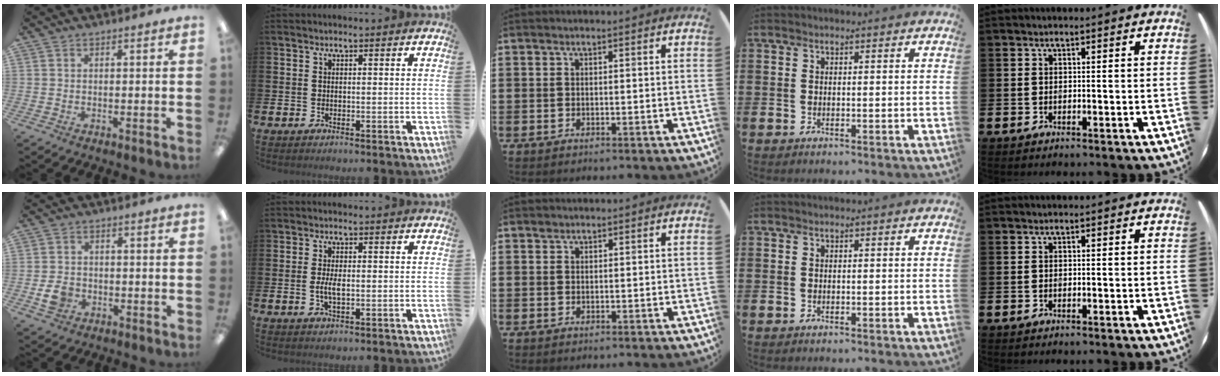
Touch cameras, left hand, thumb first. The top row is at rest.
{"thumb": {"total": 4.9, "force": [-1.5, 4.0, 2.4], "torque": [-0.036, 0.005, -0.025]}, "index": {"total": 2.7, "force": [-0.2, 1.1, 2.5], "torque": [-0.043, -0.001, -0.005]}, "middle": {"total": 0.5, "force": [0.5, 0.2, 0.0], "torque": [0.001, 0.004, 0.009]}}